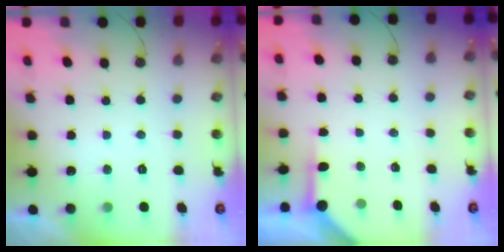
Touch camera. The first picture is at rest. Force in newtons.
{"total": 3.6, "press": 3.6, "slide": 0.5}